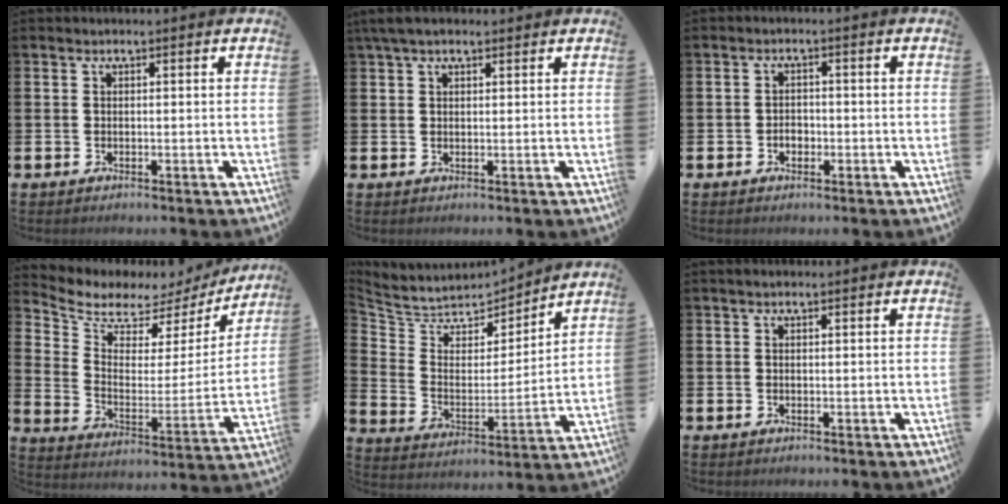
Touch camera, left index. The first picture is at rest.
{"total": 3.4, "force": [2.6, 1.2, 1.9], "torque": [-0.036, 0.000, 0.046]}
{"total": 1.7, "force": [-0.5, 1.3, 0.9], "torque": [-0.004, -0.002, -0.016]}
{"total": 6.2, "force": [5.5, 2.7, 1.1], "torque": [-0.059, -0.046, 0.090]}
{"total": 6.0, "force": [5.5, 2.5, 0.2], "torque": [-0.046, -0.053, 0.091]}
{"total": 0.6, "force": [0.5, 0.1, 0.3], "torque": [0.001, 0.000, 0.007]}